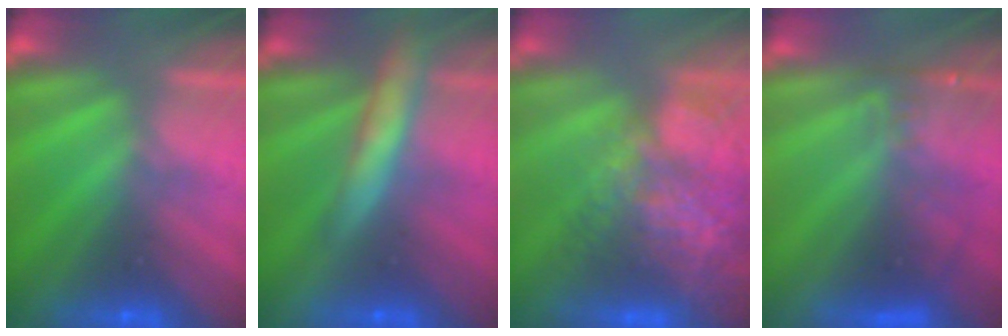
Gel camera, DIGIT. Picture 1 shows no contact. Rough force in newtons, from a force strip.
{"total": 7.3}
{"total": 7.5}
{"total": 3.2}